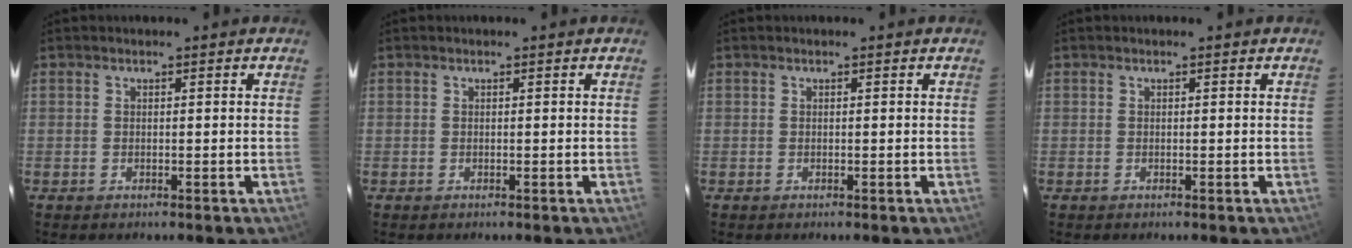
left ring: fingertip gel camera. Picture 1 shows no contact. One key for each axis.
{"total": 0.0}
{"total": 0.0}
{"total": 0.0}